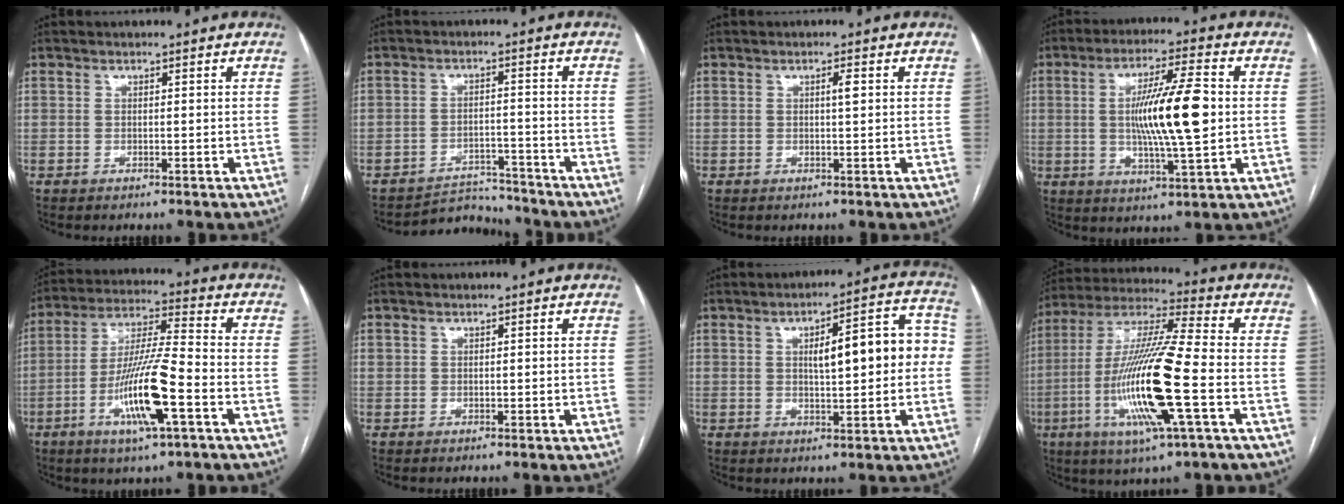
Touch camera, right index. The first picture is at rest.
{"total": 5.3, "force": [-5.1, 0.6, -1.3], "torque": [0.024, 0.011, -0.081]}
{"total": 1.4, "force": [0.4, 0.1, 1.3], "torque": [-0.024, 0.001, 0.005]}
{"total": 12.9, "force": [0.5, 1.0, 12.9], "torque": [-0.227, -0.001, 0.007]}
{"total": 13.9, "force": [-4.9, 1.0, 13.0], "torque": [-0.251, -0.008, -0.089]}
{"total": 1.1, "force": [0.5, 0.8, 0.5], "torque": [-0.009, 0.005, 0.013]}
{"total": 11.6, "force": [1.0, 3.1, 11.1], "torque": [-0.147, 0.039, 0.017]}
{"total": 19.0, "force": [-4.7, 1.0, 18.3], "torque": [-0.376, -0.015, -0.091]}